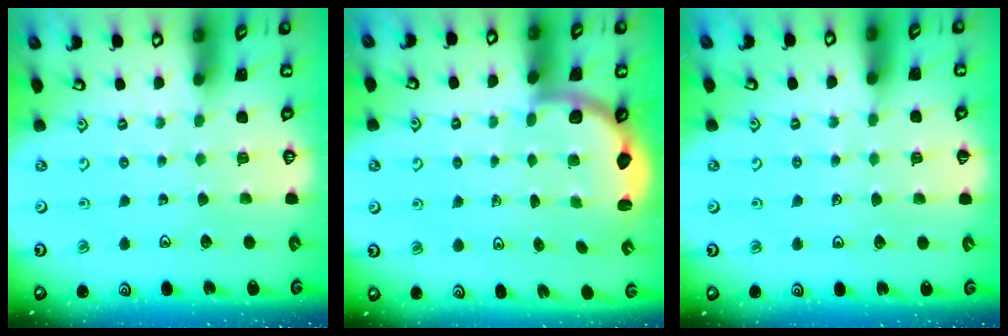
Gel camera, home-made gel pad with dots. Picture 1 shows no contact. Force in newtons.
{"total": 3.4, "press": 2.7, "slide": 2.1}
{"total": 2.1, "press": 2.0, "slide": 0.3}